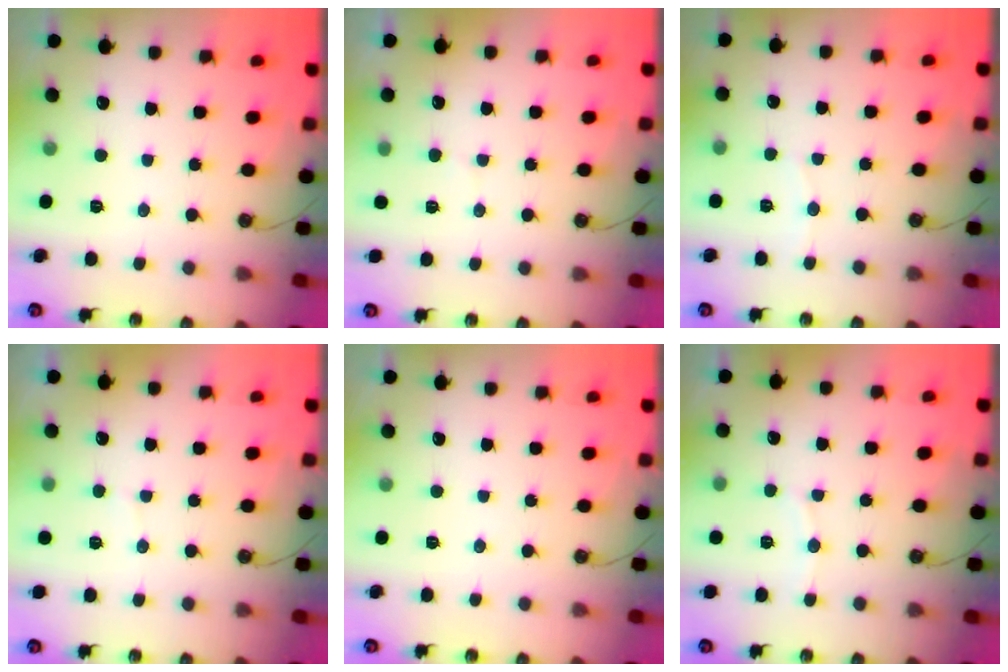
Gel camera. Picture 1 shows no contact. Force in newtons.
{"total": 4.6, "press": 4.4, "slide": 1.3}
{"total": 3.1, "press": 3.1, "slide": 0.3}
{"total": 2.3, "press": 2.0, "slide": 1.2}
{"total": 0.0}
{"total": 5.0, "press": 4.9, "slide": 1.1}